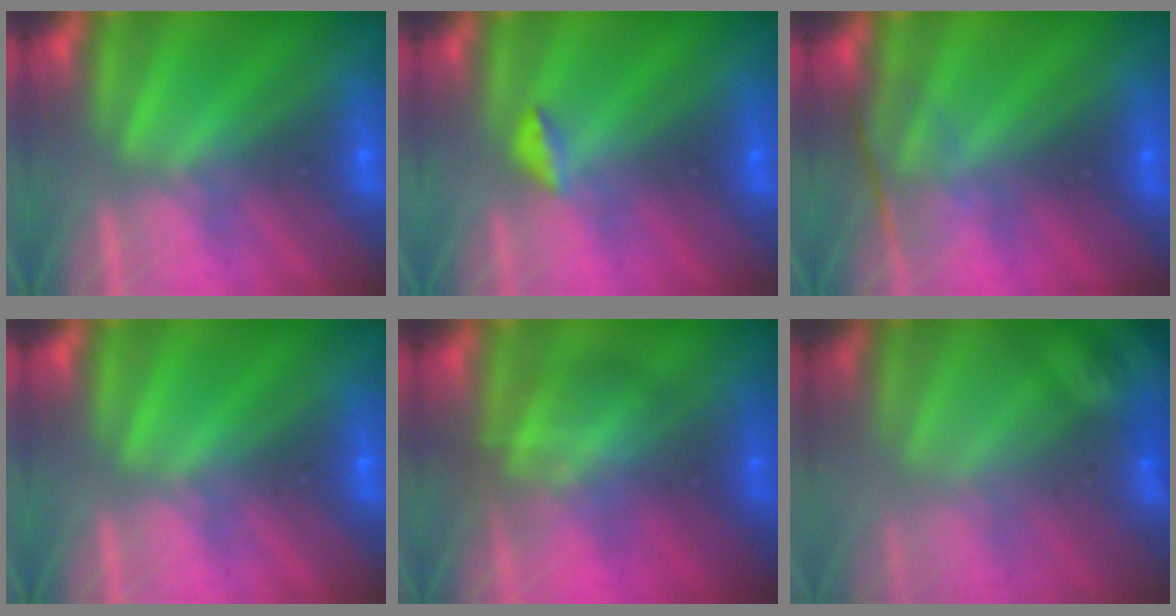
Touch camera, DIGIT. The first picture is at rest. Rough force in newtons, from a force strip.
{"total": 2.8}
{"total": 2.3}
{"total": 0.0}
{"total": 2.9}
{"total": 3.2}